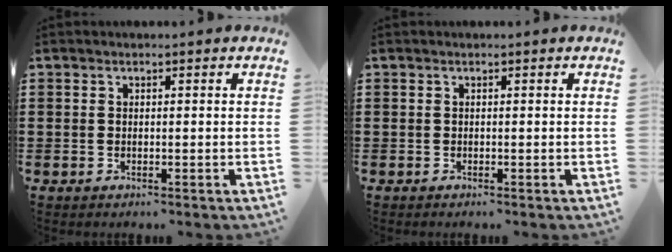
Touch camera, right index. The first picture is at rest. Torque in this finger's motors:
{"motor_torque": [-0.25, -0.35, -0.03, -0.04]}